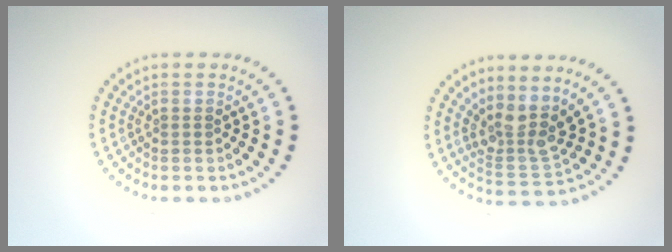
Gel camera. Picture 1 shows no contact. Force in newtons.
{"total": 3.6, "press": 2.8, "slide": 2.2}